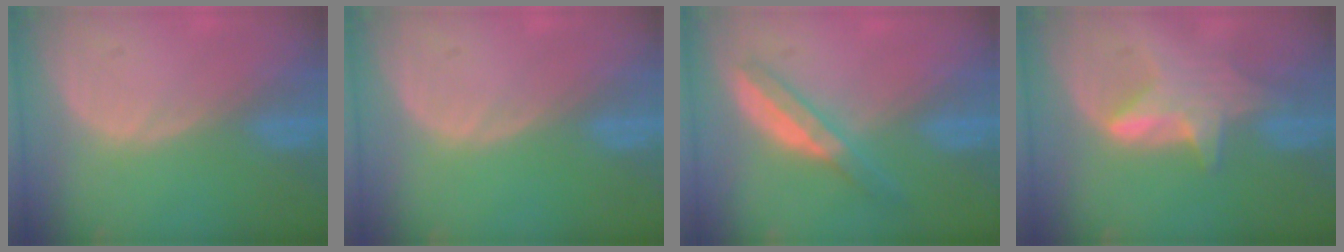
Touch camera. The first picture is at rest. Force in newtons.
{"total": 0.0}
{"total": 5.5, "press": 4.9, "slide": 2.5}
{"total": 5.6, "press": 5.6, "slide": 0.4}